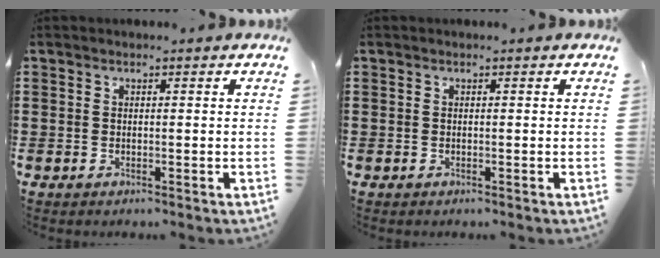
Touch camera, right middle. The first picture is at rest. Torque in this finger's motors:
{"motor_torque": [0.05, -0.07, 0.00, 0.02]}